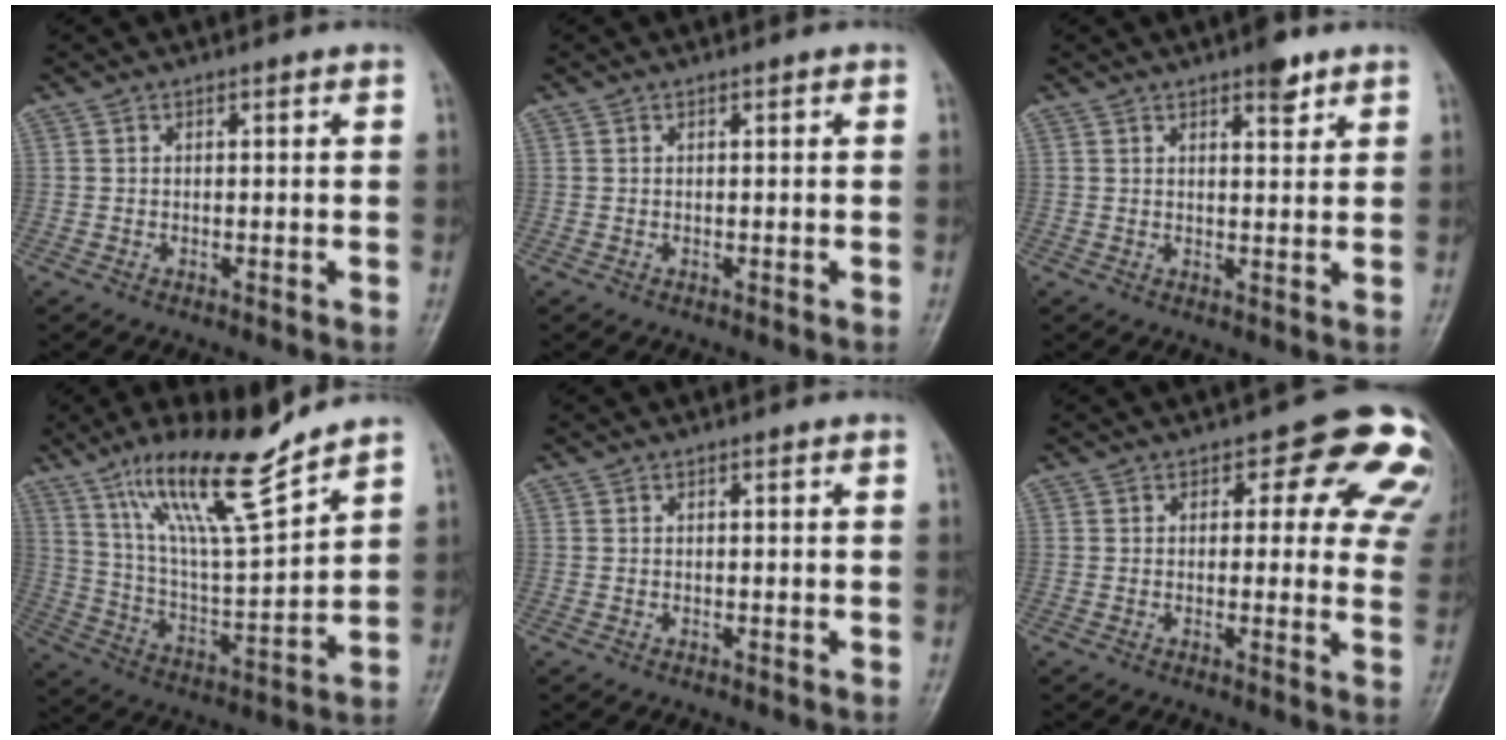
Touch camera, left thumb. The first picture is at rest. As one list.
[{"total": 0.0}, {"total": 3.9, "force": [2.7, 1.4, 2.5], "torque": [-0.022, -0.014, 0.036]}, {"total": 16.8, "force": [12.2, 2.2, 11.3], "torque": [-0.188, -0.071, 0.228]}, {"total": 0.0}, {"total": 13.2, "force": [5.5, 7.1, 9.6], "torque": [-0.049, -0.018, 0.043]}]